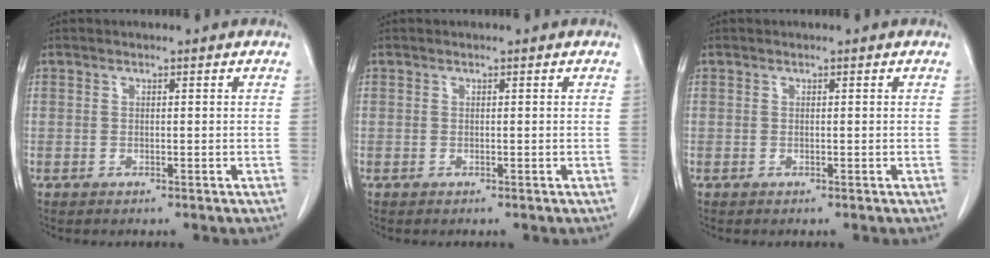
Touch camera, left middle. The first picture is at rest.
{"total": 0.0}
{"total": 0.0}